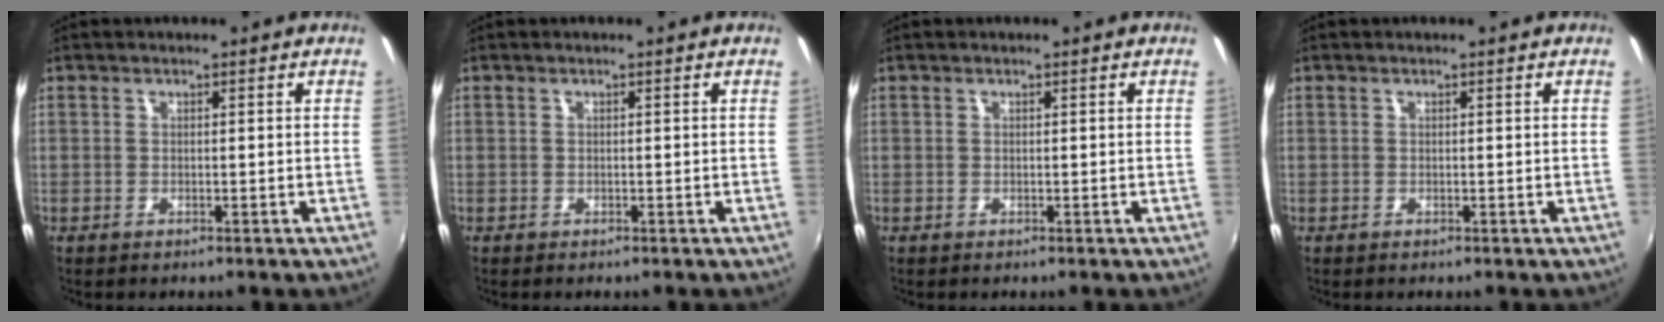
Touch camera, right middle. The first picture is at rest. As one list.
[{"total": 0.0}, {"total": 0.0}, {"total": 0.0}]